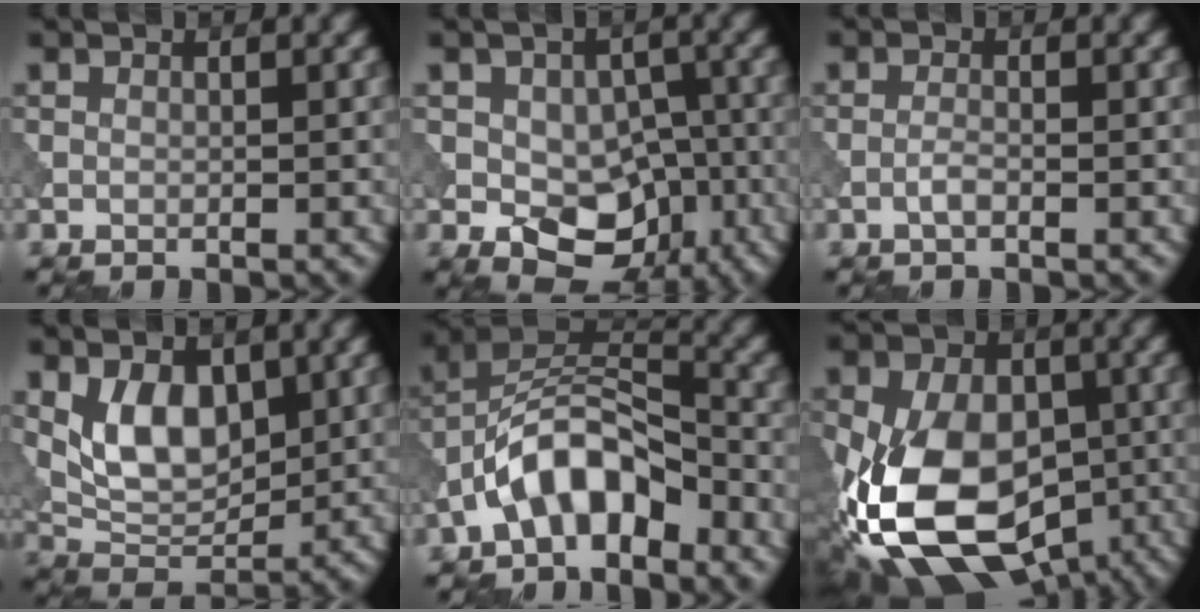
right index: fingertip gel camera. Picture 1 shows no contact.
{"total": 8.5, "force": [-2.4, 6.1, 5.5], "torque": [-0.067, 0.000, -0.033]}
{"total": 1.3, "force": [-0.7, 0.3, 1.1], "torque": [-0.024, 0.001, -0.015]}
{"total": 5.8, "force": [1.5, 3.4, 4.4], "torque": [-0.074, -0.006, 0.030]}
{"total": 7.5, "force": [-4.0, 3.6, 5.2], "torque": [-0.086, 0.021, -0.080]}
{"total": 15.8, "force": [-5.0, 10.0, 11.2], "torque": [-0.222, -0.023, -0.086]}